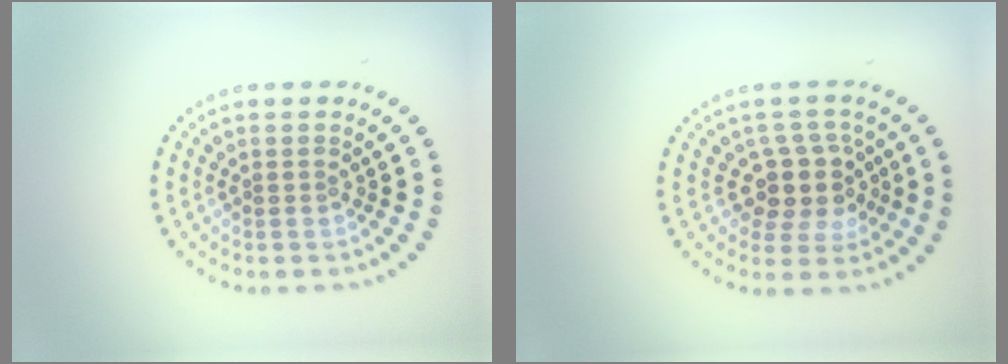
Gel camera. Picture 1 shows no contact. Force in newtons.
{"total": 3.8, "press": 3.2, "slide": 2.1}